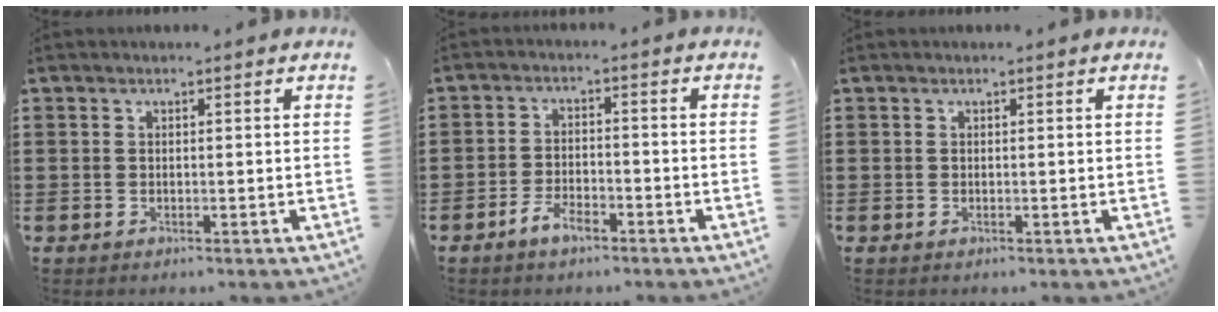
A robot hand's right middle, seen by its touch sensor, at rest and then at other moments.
{"total": 4.0, "force": [-3.0, 1.5, 2.2], "torque": [-0.050, 0.005, -0.061]}
{"total": 0.0}